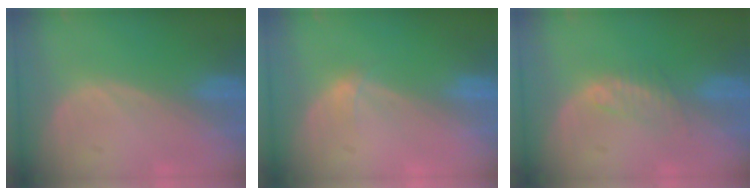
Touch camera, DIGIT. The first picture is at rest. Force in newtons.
{"total": 1.0, "press": 1.0, "slide": 0.1}
{"total": 2.3, "press": 2.3, "slide": 0.2}